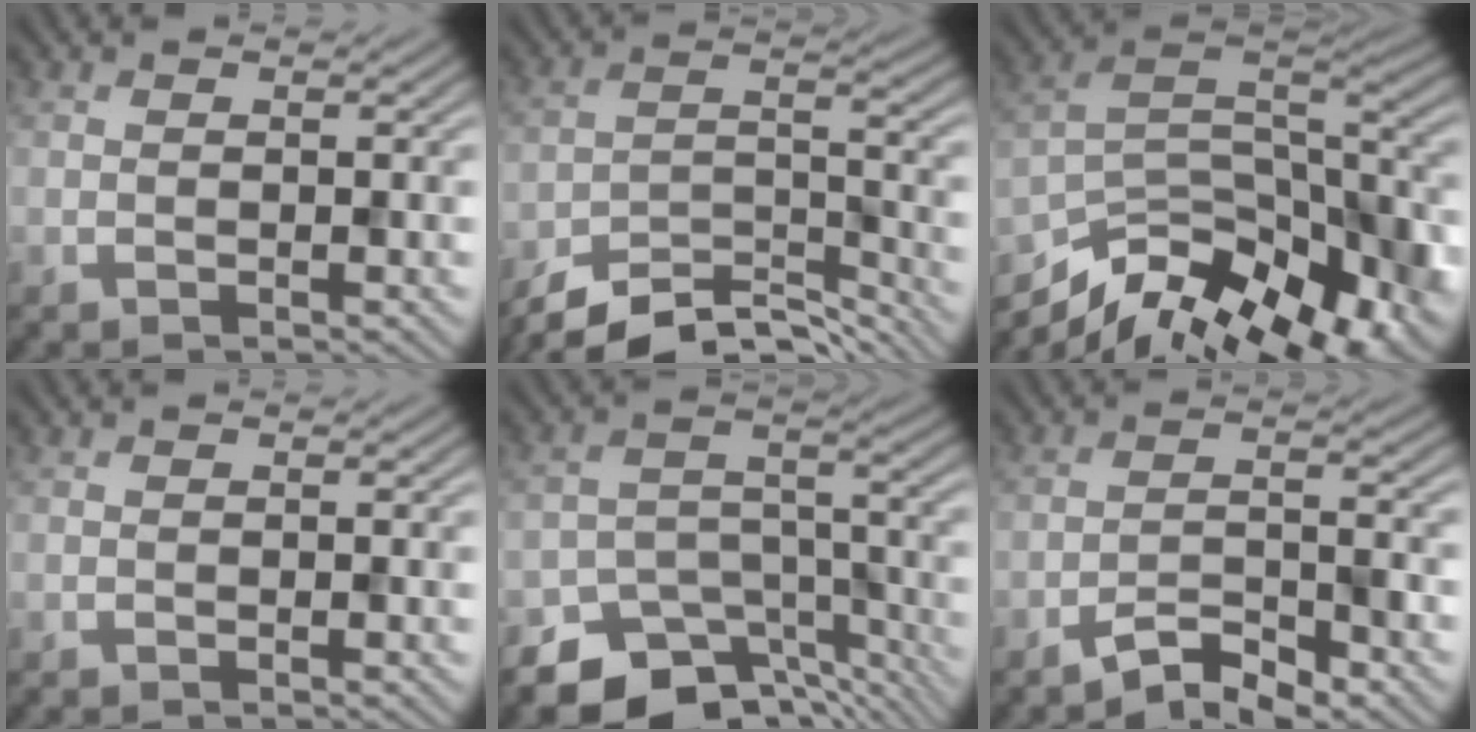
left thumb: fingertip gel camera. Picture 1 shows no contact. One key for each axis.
{"total": 9.0, "fx": -7.7, "fy": 2.5, "fz": 3.8, "tx": -0.067, "ty": -0.001, "tz": -0.139}
{"total": 16.1, "fx": -11.6, "fy": 6.4, "fz": 9.3, "tx": -0.200, "ty": -0.035, "tz": -0.172}
{"total": 0.0}
{"total": 10.1, "fx": -7.9, "fy": 5.3, "fz": 3.4, "tx": -0.053, "ty": -0.013, "tz": -0.120}
{"total": 4.3, "fx": -3.4, "fy": 0.9, "fz": 2.4, "tx": -0.042, "ty": 0.006, "tz": -0.068}